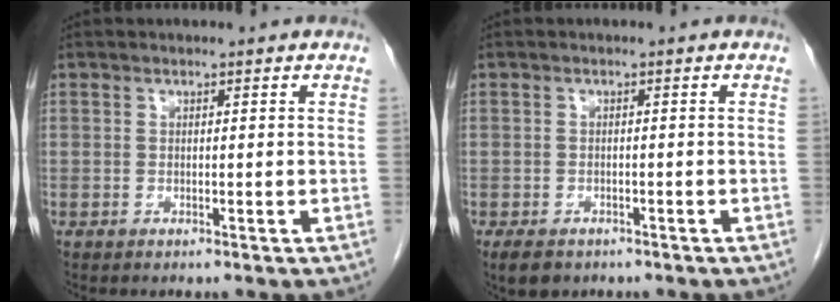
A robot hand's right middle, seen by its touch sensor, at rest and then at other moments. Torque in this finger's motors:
{"motor_torque": [0.02, 0.01, 0.00, 0.00]}